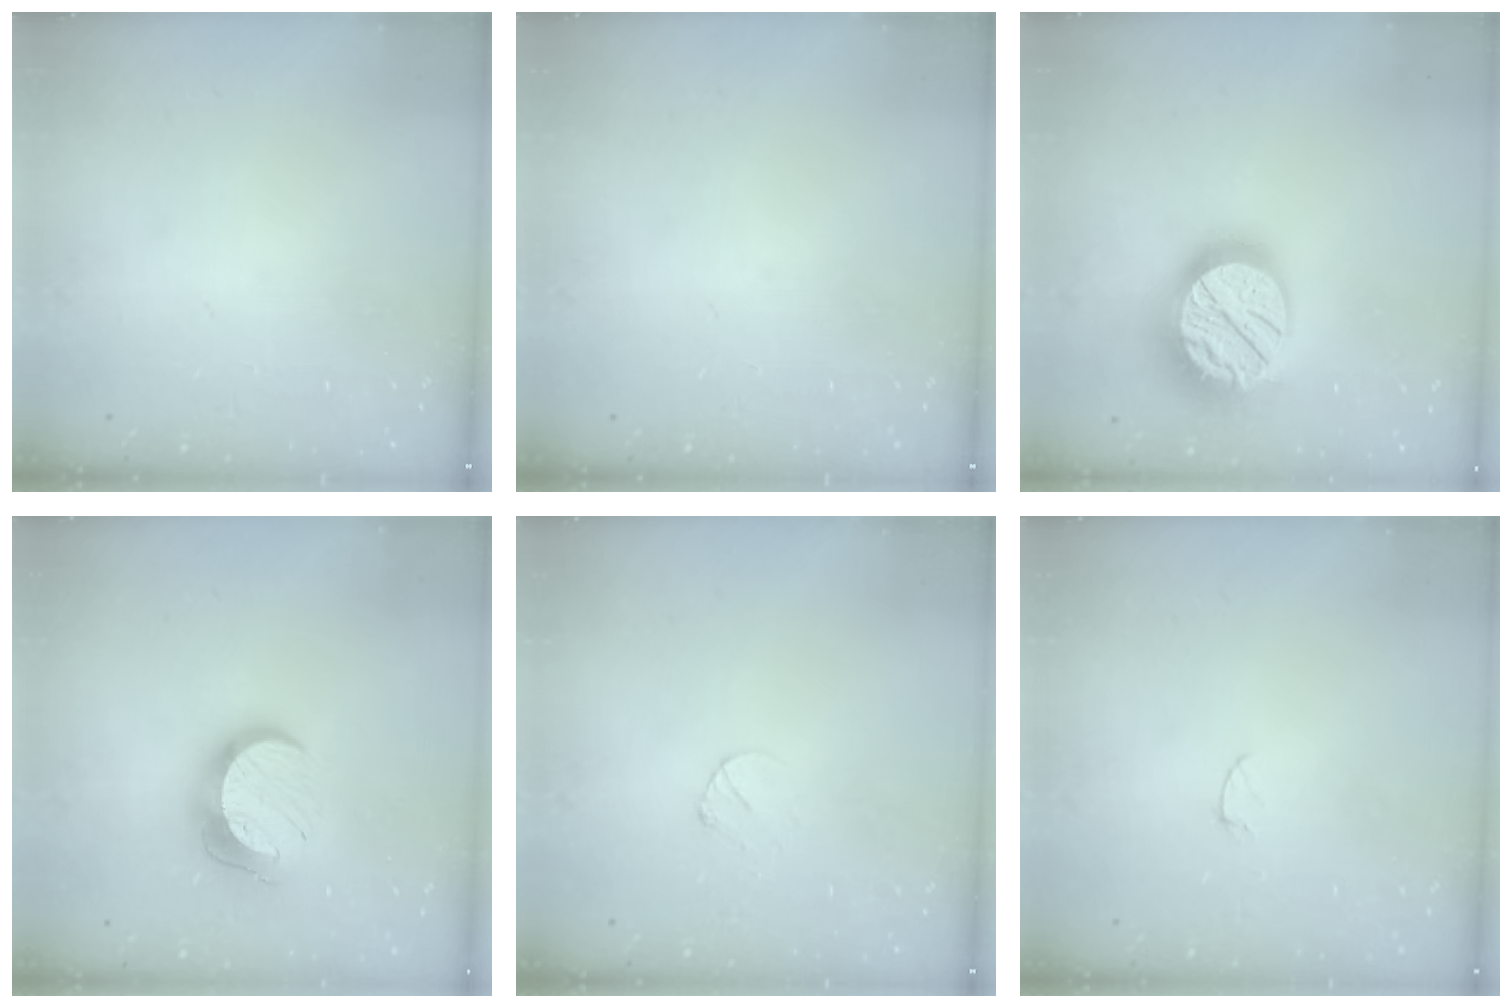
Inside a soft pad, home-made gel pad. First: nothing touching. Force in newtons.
{"total": 0.0}
{"total": 23.1, "press": 23.1, "slide": 1.8}
{"total": 12.6, "press": 12.6, "slide": 0.6}
{"total": 3.0, "press": 3.0, "slide": 0.3}
{"total": 2.9, "press": 2.9, "slide": 0.3}